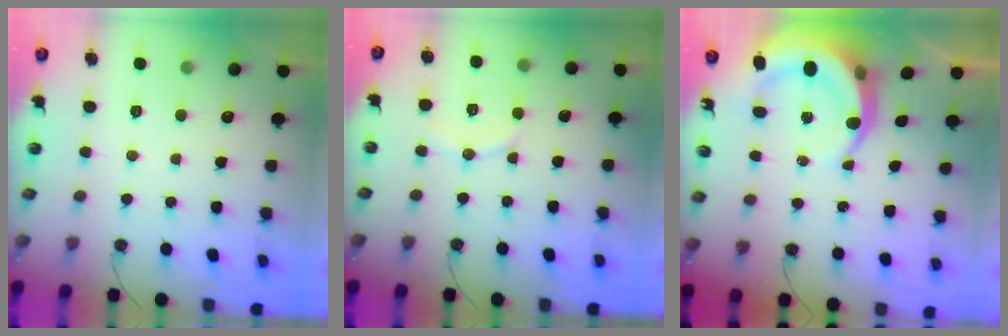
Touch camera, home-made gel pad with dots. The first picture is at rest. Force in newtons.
{"total": 7.2, "press": 7.1, "slide": 0.7}
{"total": 9.3, "press": 9.1, "slide": 2.0}